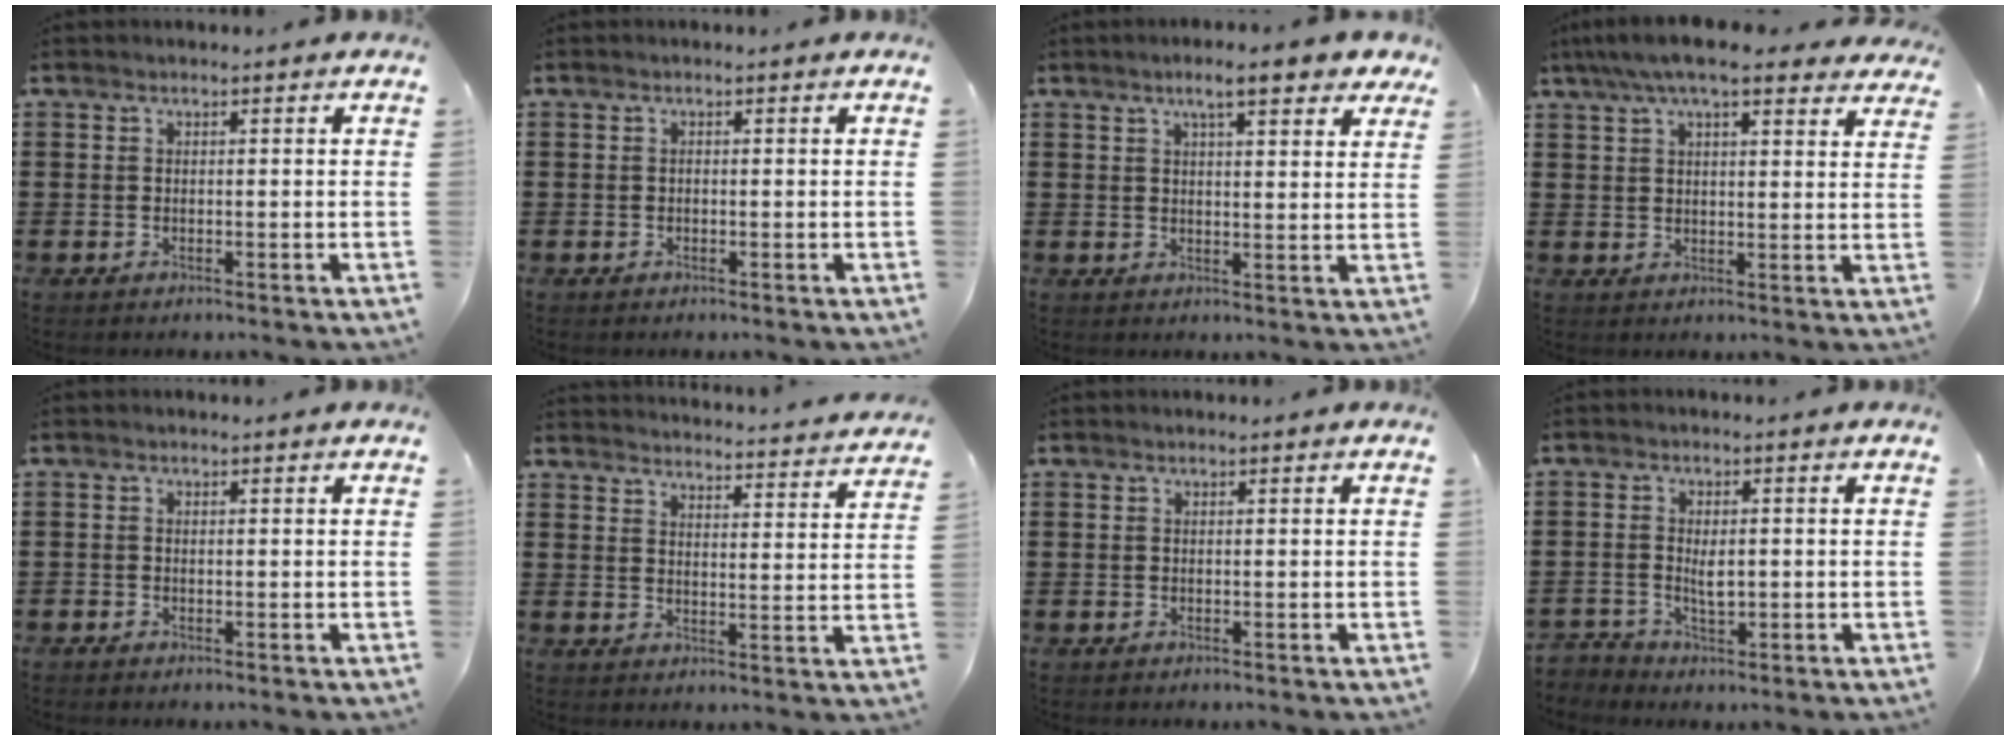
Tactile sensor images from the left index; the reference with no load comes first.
{"total": 0.0}
{"total": 6.1, "force": [4.3, 1.0, 4.1], "torque": [-0.075, 0.000, 0.071]}
{"total": 7.6, "force": [6.1, 1.5, 4.2], "torque": [-0.097, -0.008, 0.112]}
{"total": 0.6, "force": [-0.5, 0.3, -0.1], "torque": [-0.001, 0.000, -0.011]}
{"total": 3.6, "force": [3.6, -0.4, 0.0], "torque": [-0.010, -0.036, 0.057]}
{"total": 0.0}
{"total": 2.4, "force": [-0.5, 1.6, 1.7], "torque": [-0.036, 0.003, -0.012]}